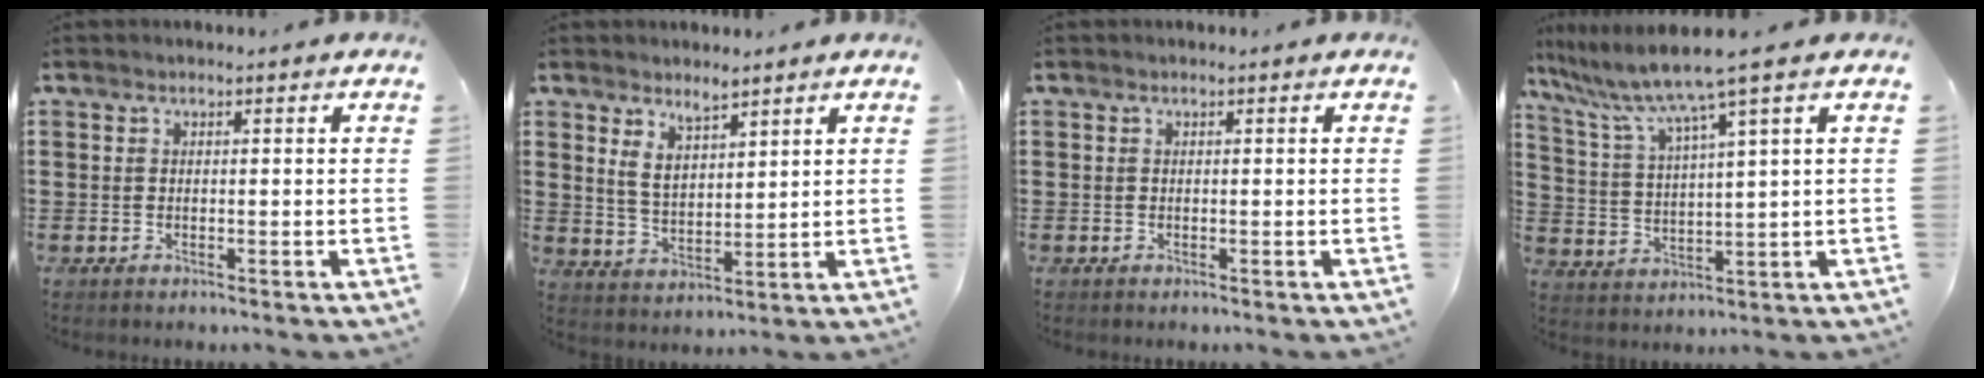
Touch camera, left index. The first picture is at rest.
{"total": 4.7, "force": [3.6, 1.9, 2.2], "torque": [-0.054, 0.001, 0.067]}
{"total": 0.0}
{"total": 7.1, "force": [5.3, -0.6, 4.8], "torque": [-0.121, -0.035, 0.082]}